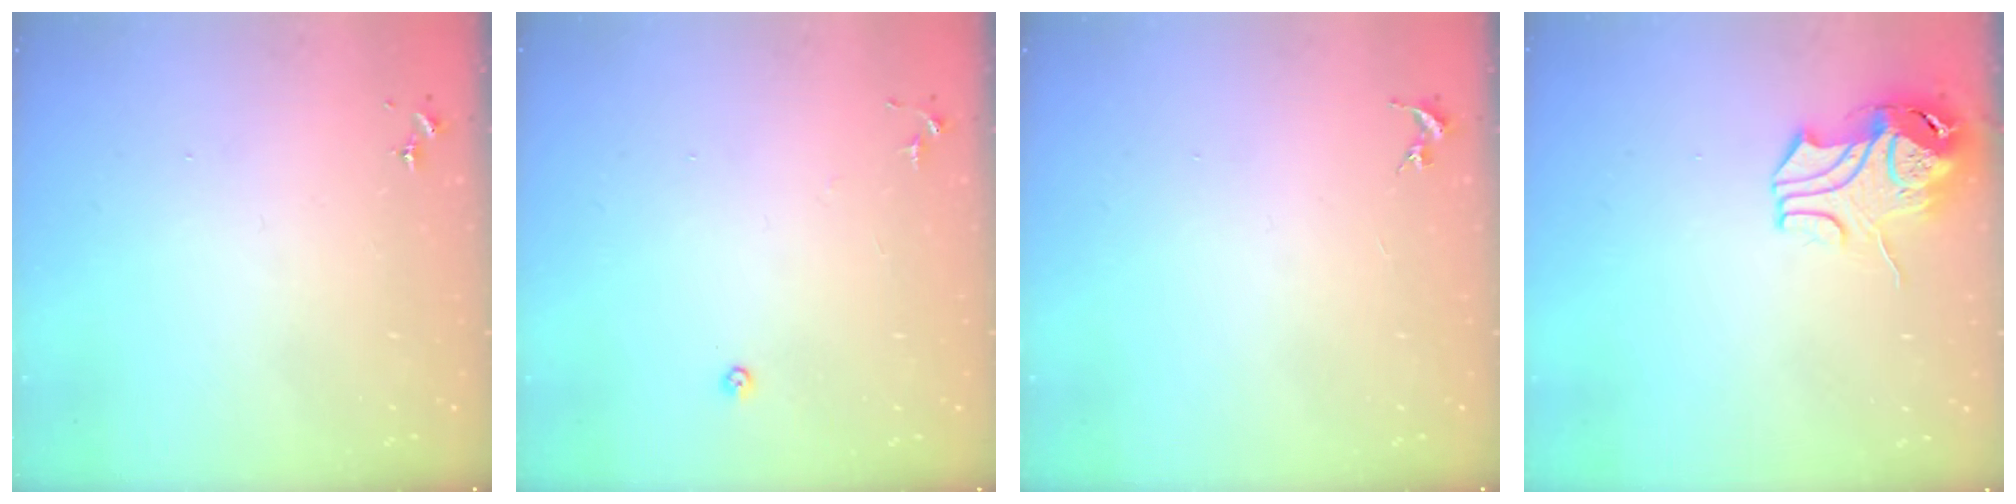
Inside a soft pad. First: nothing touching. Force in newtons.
{"total": 5.5, "press": 5.5, "slide": 0.5}
{"total": 0.0}
{"total": 10.8, "press": 10.7, "slide": 1.3}